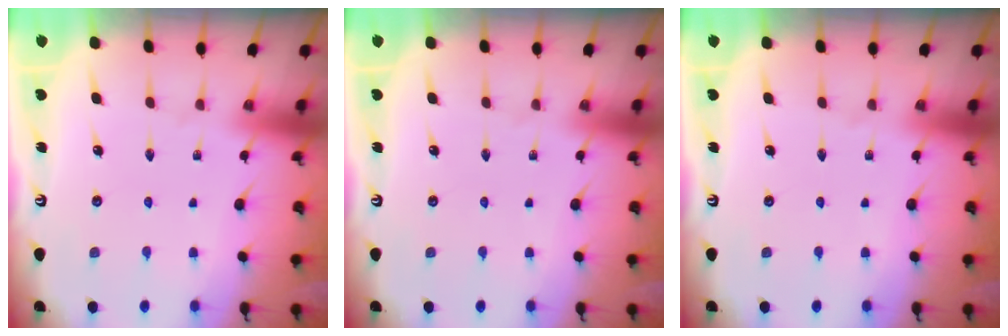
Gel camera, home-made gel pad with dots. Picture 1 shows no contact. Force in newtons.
{"total": 0.0}
{"total": 0.0}